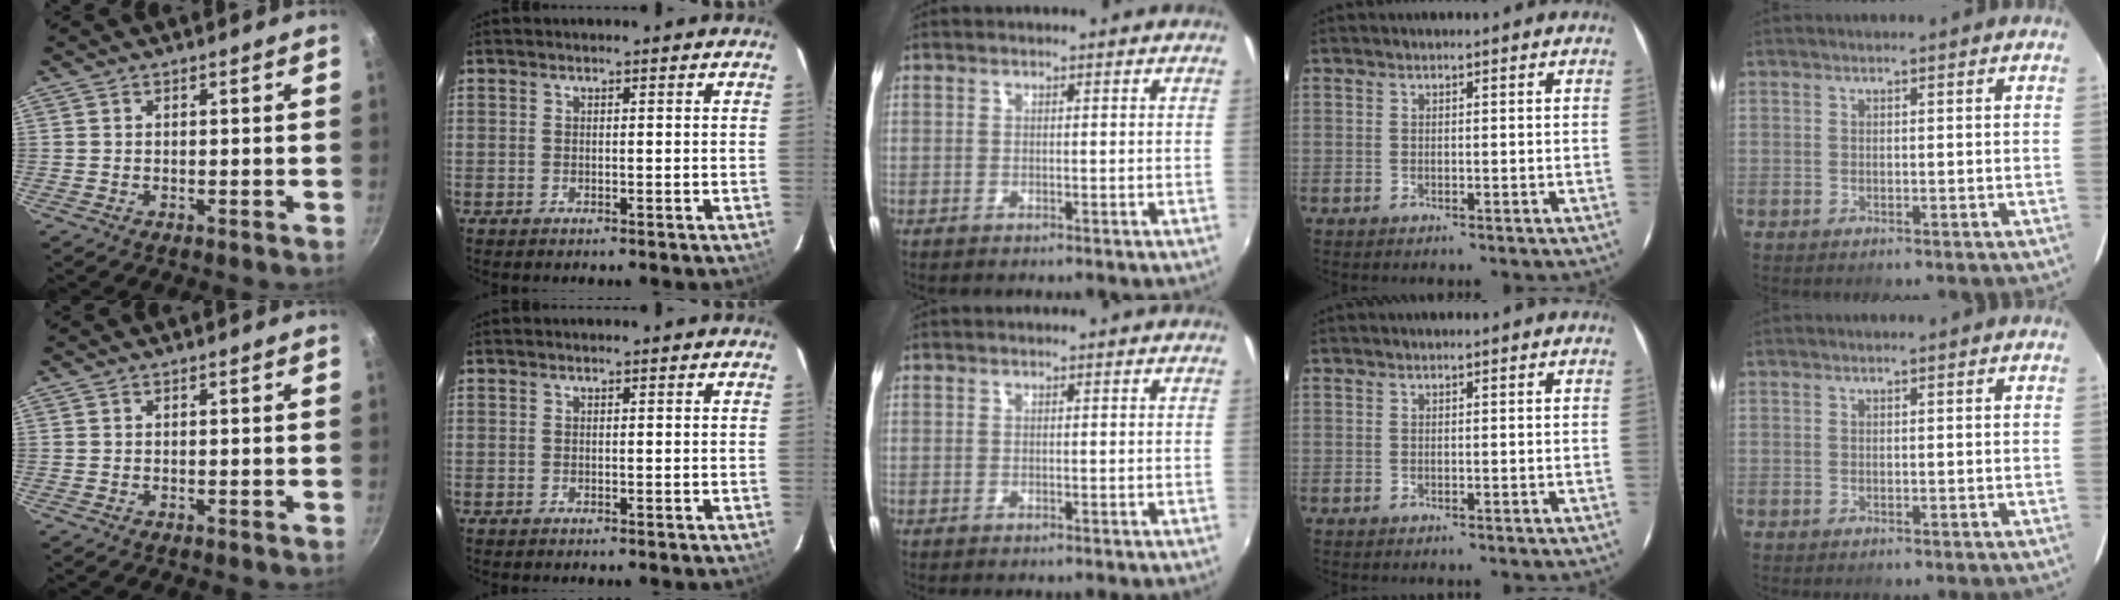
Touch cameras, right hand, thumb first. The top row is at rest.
{}